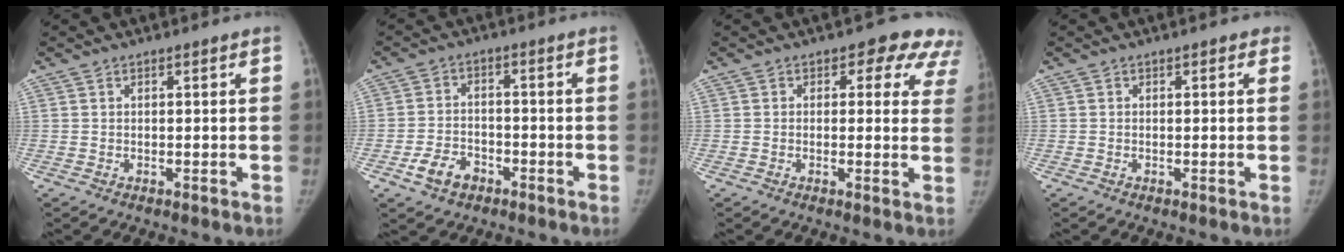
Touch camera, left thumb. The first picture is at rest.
{"total": 6.0, "force": [-3.3, 4.1, 2.9], "torque": [-0.044, 0.021, -0.057]}
{"total": 9.4, "force": [5.0, 5.5, 5.7], "torque": [-0.006, -0.010, 0.039]}
{"total": 1.3, "force": [0.5, 0.6, 1.1], "torque": [-0.009, 0.003, 0.002]}